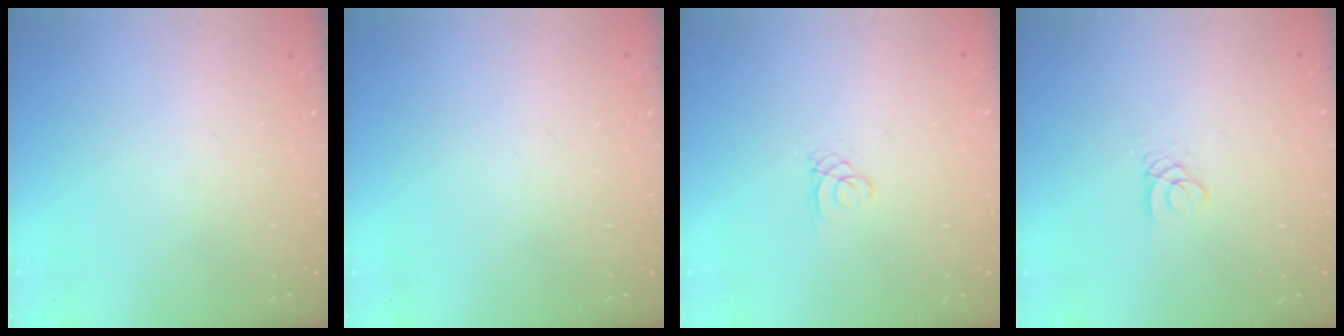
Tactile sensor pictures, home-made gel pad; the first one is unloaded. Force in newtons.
{"total": 0.0}
{"total": 0.8, "press": 0.8, "slide": 0.1}
{"total": 1.8, "press": 1.8, "slide": 0.2}